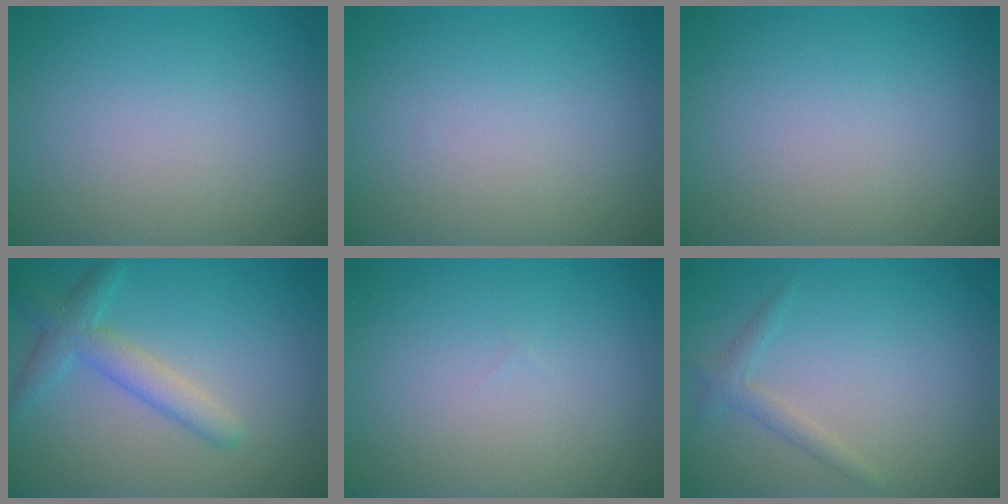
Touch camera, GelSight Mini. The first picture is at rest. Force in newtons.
{"total": 0.0}
{"total": 0.0}
{"total": 3.2, "press": 3.2, "slide": 0.0}
{"total": 0.0}
{"total": 1.4, "press": 1.4, "slide": 0.1}